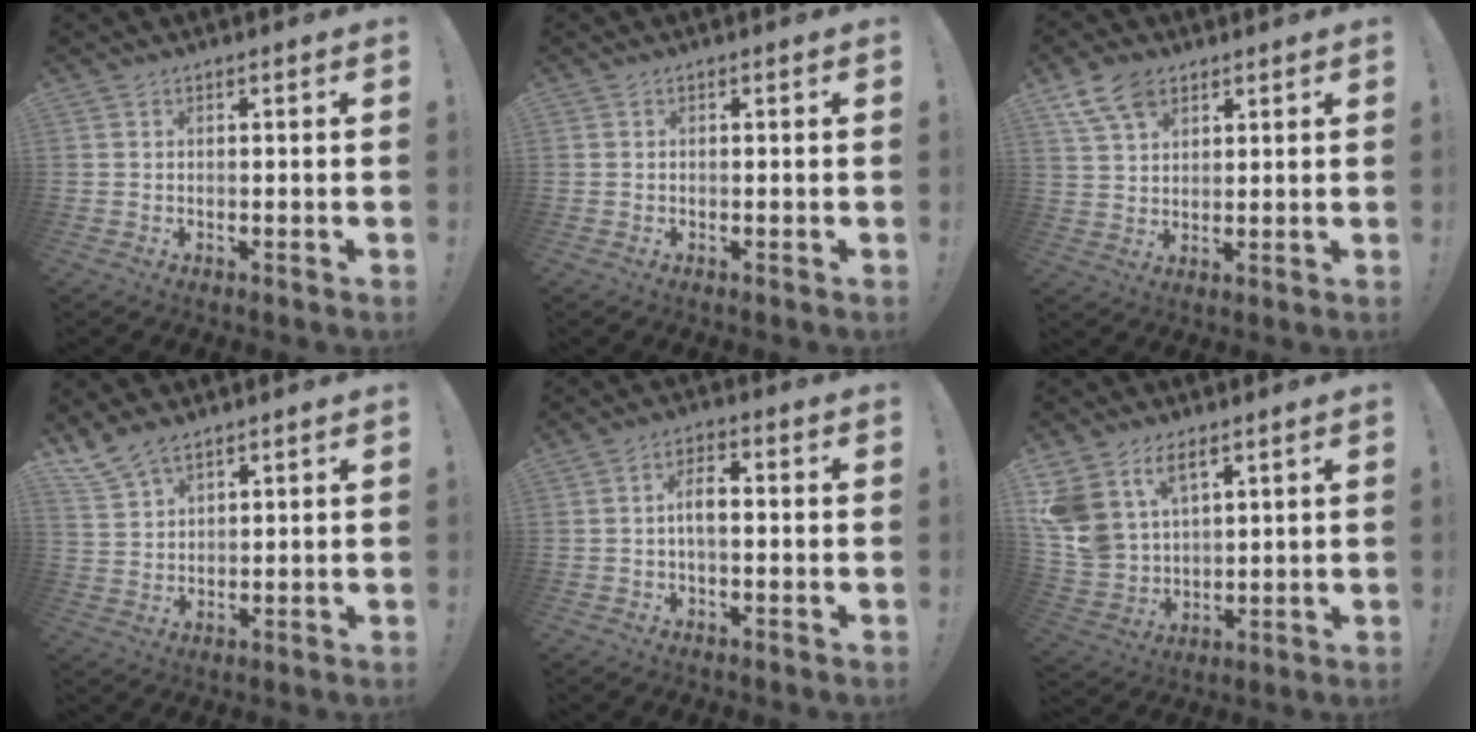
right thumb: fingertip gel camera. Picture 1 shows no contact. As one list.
[{"total": 0.0}, {"total": 9.5, "force": [5.8, 5.8, 4.6], "torque": [-0.083, -0.017, 0.114]}, {"total": 6.9, "force": [5.7, 2.8, 2.6], "torque": [-0.057, -0.029, 0.112]}, {"total": 5.6, "force": [-0.2, 2.3, 5.1], "torque": [-0.091, 0.003, -0.006]}, {"total": 11.1, "force": [7.0, 7.1, 5.0], "torque": [-0.112, -0.046, 0.139]}]